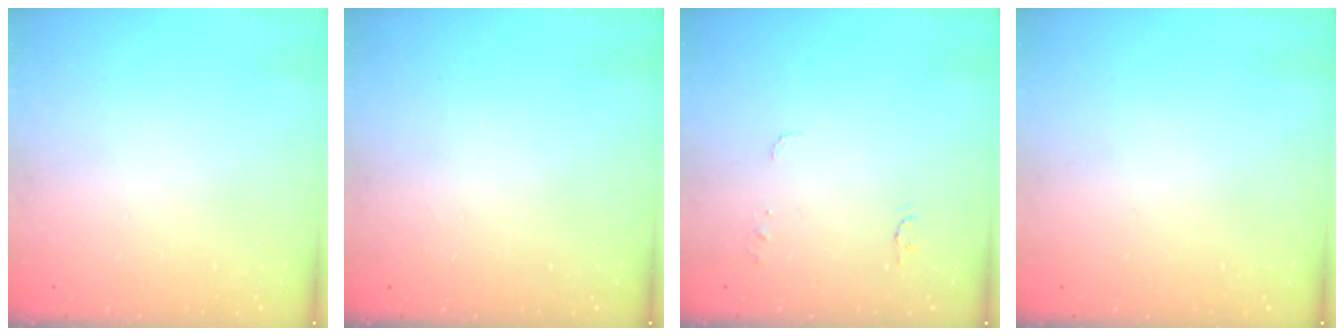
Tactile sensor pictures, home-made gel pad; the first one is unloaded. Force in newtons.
{"total": 5.0, "press": 5.0, "slide": 0.5}
{"total": 5.2, "press": 5.1, "slide": 0.5}
{"total": 0.0}